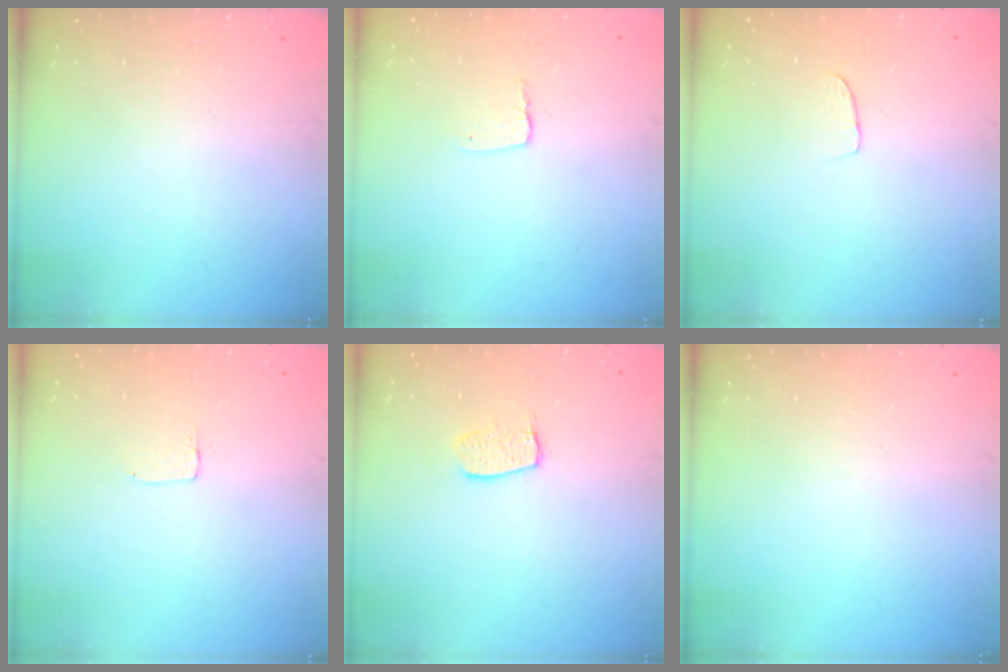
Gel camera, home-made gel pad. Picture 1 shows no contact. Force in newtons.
{"total": 3.8, "press": 3.8, "slide": 0.4}
{"total": 2.5, "press": 2.5, "slide": 0.1}
{"total": 2.0, "press": 2.0, "slide": 0.0}
{"total": 6.8, "press": 6.8, "slide": 0.3}
{"total": 0.0}